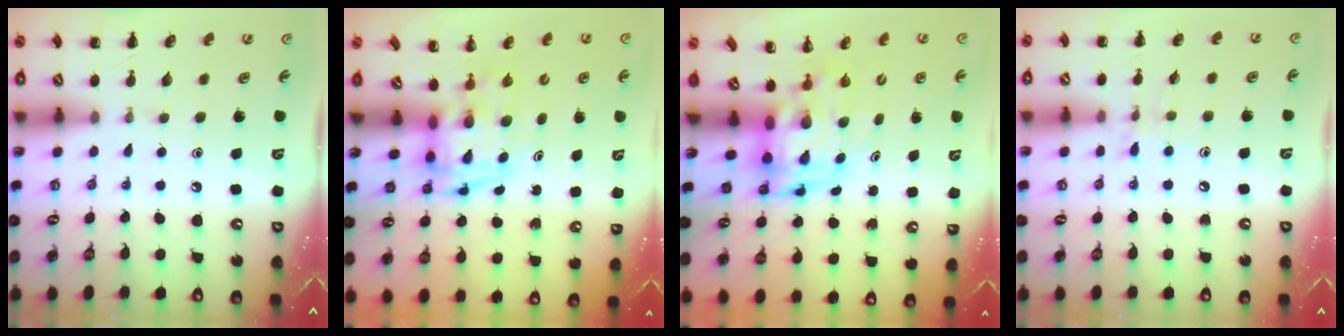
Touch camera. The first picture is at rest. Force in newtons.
{"total": 3.3, "press": 3.3, "slide": 0.7}
{"total": 3.9, "press": 3.8, "slide": 0.9}
{"total": 7.0, "press": 6.8, "slide": 1.9}